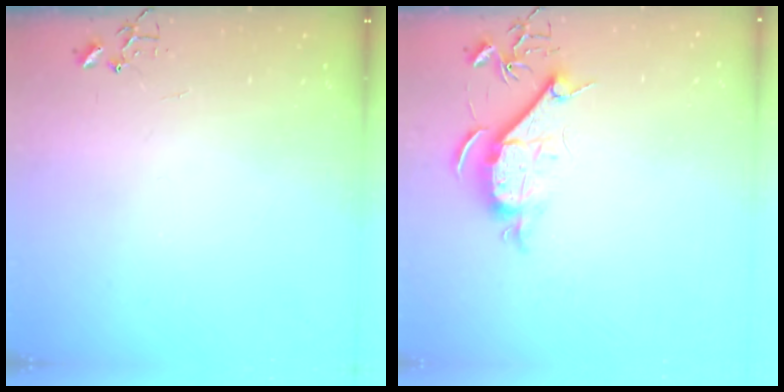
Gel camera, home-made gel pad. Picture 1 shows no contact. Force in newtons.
{"total": 9.3, "press": 9.2, "slide": 1.1}